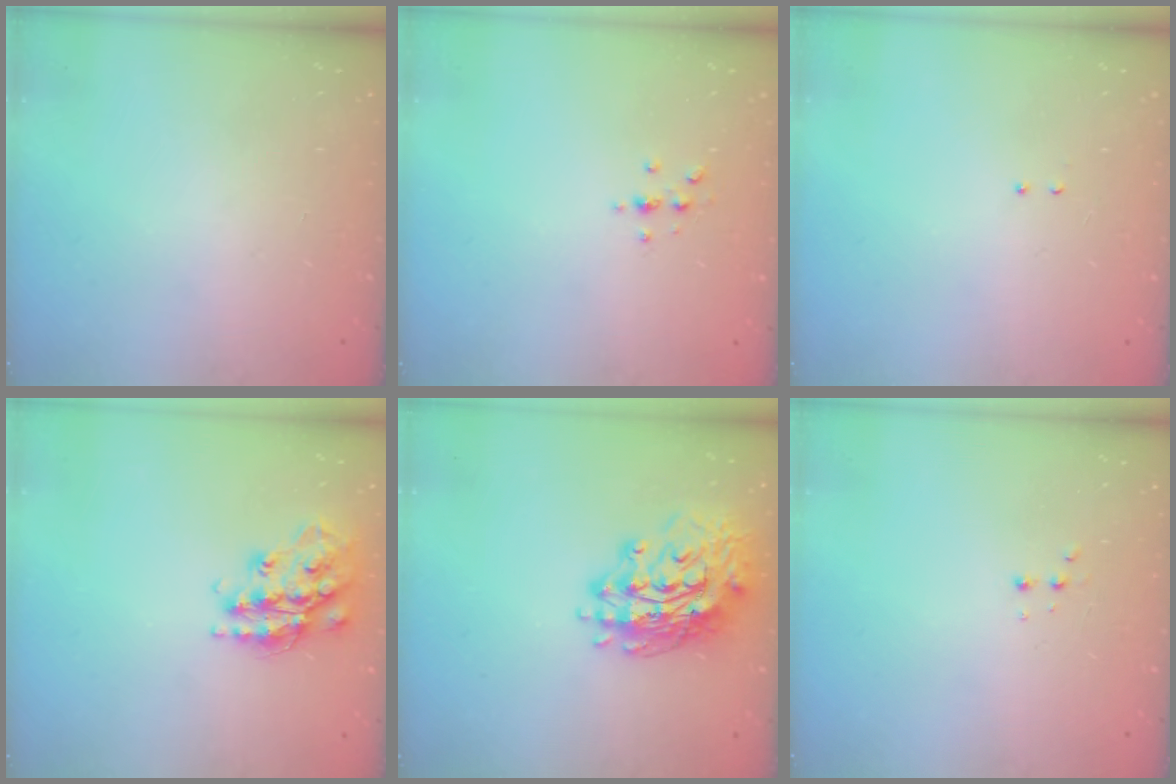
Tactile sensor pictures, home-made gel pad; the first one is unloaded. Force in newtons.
{"total": 2.4, "press": 2.4, "slide": 0.3}
{"total": 2.1, "press": 2.0, "slide": 0.6}
{"total": 16.9, "press": 16.9, "slide": 1.2}
{"total": 16.1, "press": 16.0, "slide": 1.7}
{"total": 2.9, "press": 2.7, "slide": 1.0}